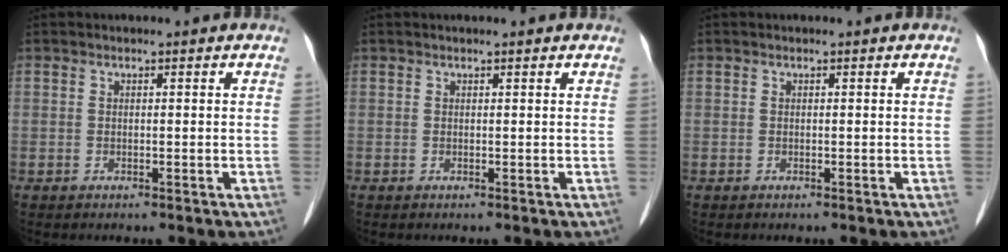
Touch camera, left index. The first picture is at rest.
{"total": 1.3, "force": [1.2, 0.1, 0.5], "torque": [-0.011, 0.011, 0.013]}
{"total": 0.0}